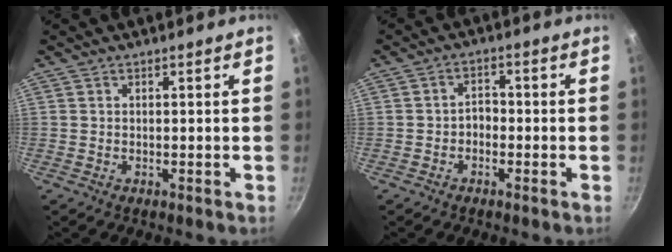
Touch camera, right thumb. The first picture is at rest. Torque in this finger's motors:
{"motor_torque": [0.01, 0.11, 0.30, -0.26, 0.05]}